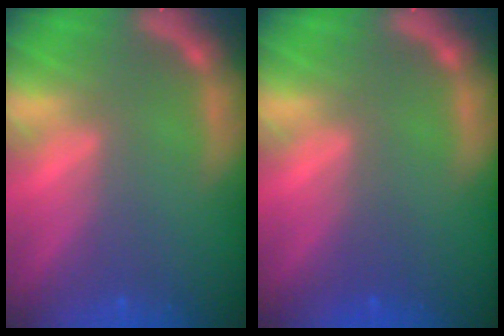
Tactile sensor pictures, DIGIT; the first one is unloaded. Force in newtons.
{"total": 1.0}